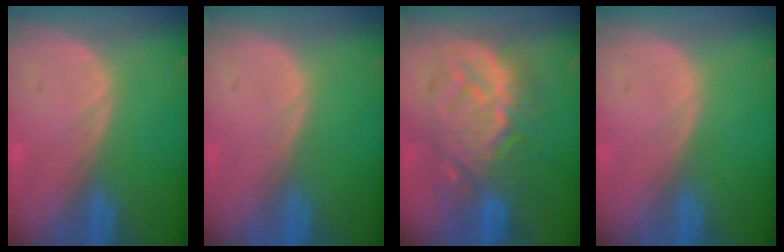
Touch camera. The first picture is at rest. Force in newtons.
{"total": 0.0}
{"total": 10.5, "press": 10.5, "slide": 0.5}
{"total": 0.0}